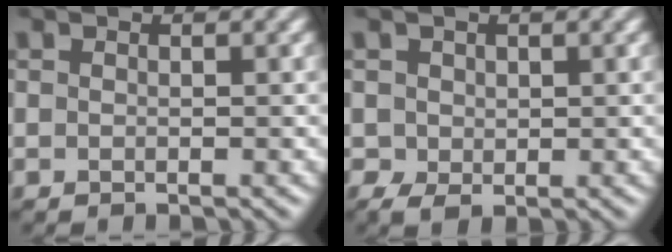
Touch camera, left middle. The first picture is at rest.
{"total": 1.8, "force": [0.3, 1.5, 0.8], "torque": [-0.017, 0.000, 0.006]}